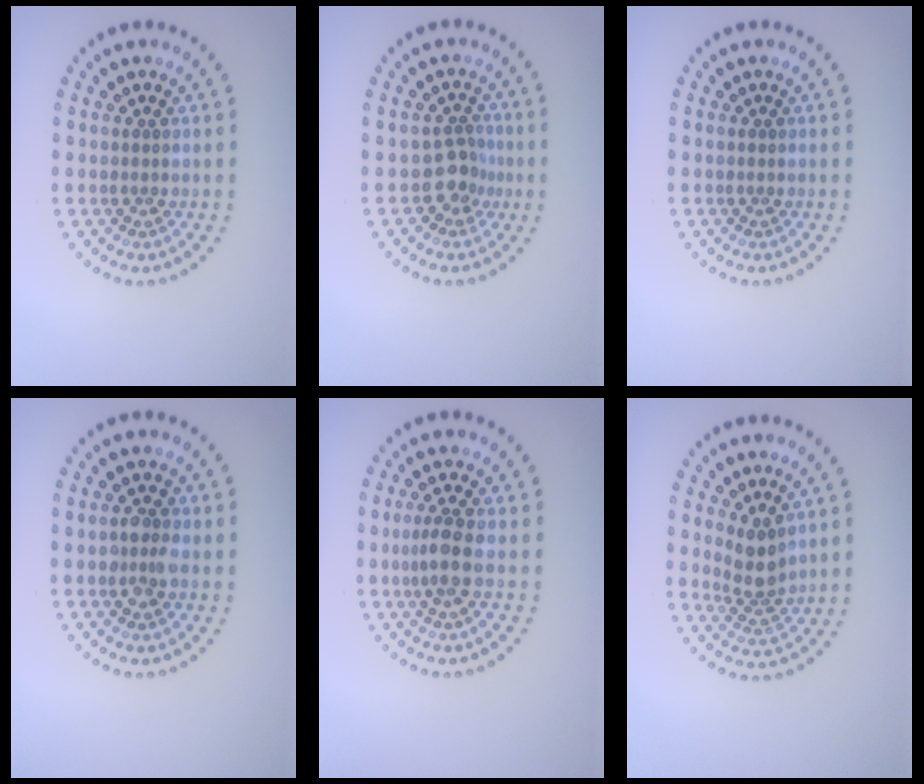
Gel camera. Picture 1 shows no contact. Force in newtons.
{"total": 2.2, "press": 1.7, "slide": 1.4}
{"total": 0.0}
{"total": 1.8, "press": 1.7, "slide": 0.2}
{"total": 2.2, "press": 1.8, "slide": 1.2}
{"total": 2.7, "press": 2.2, "slide": 1.7}